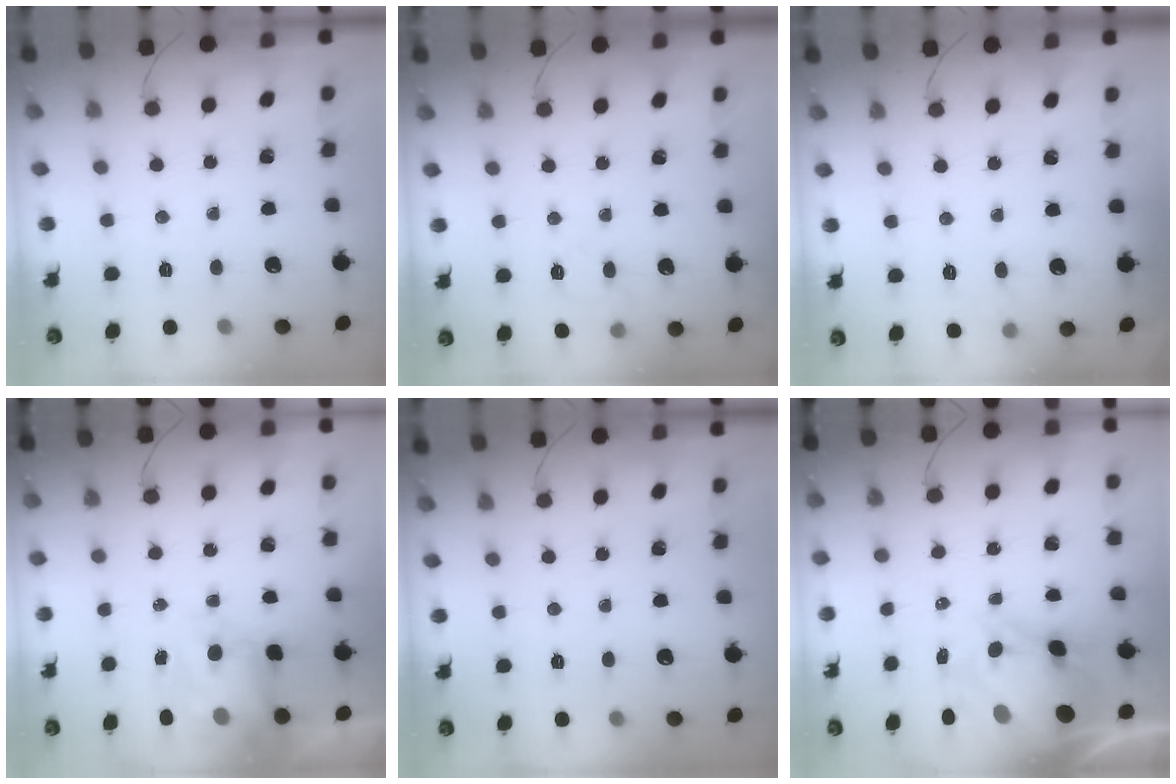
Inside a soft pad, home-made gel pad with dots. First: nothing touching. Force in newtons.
{"total": 8.2, "press": 8.1, "slide": 1.1}
{"total": 6.4, "press": 6.2, "slide": 1.6}
{"total": 7.6, "press": 7.5, "slide": 1.2}
{"total": 0.0}
{"total": 12.1, "press": 11.7, "slide": 3.1}